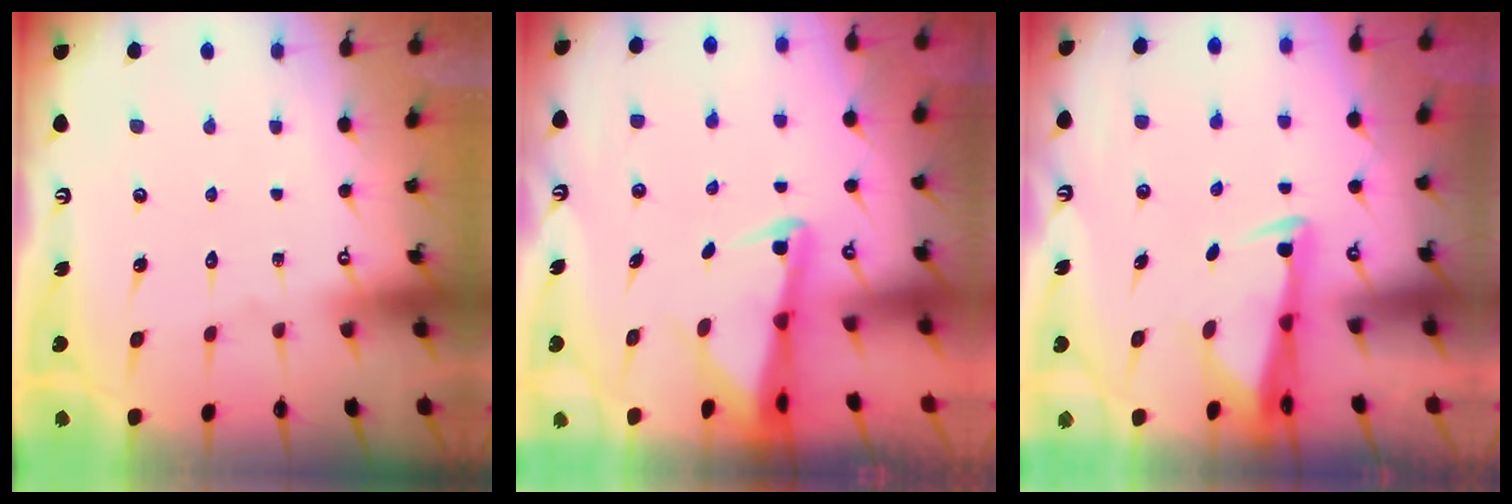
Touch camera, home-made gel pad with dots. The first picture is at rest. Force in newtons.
{"total": 2.8, "press": 2.8, "slide": 0.4}
{"total": 2.8, "press": 2.7, "slide": 0.9}